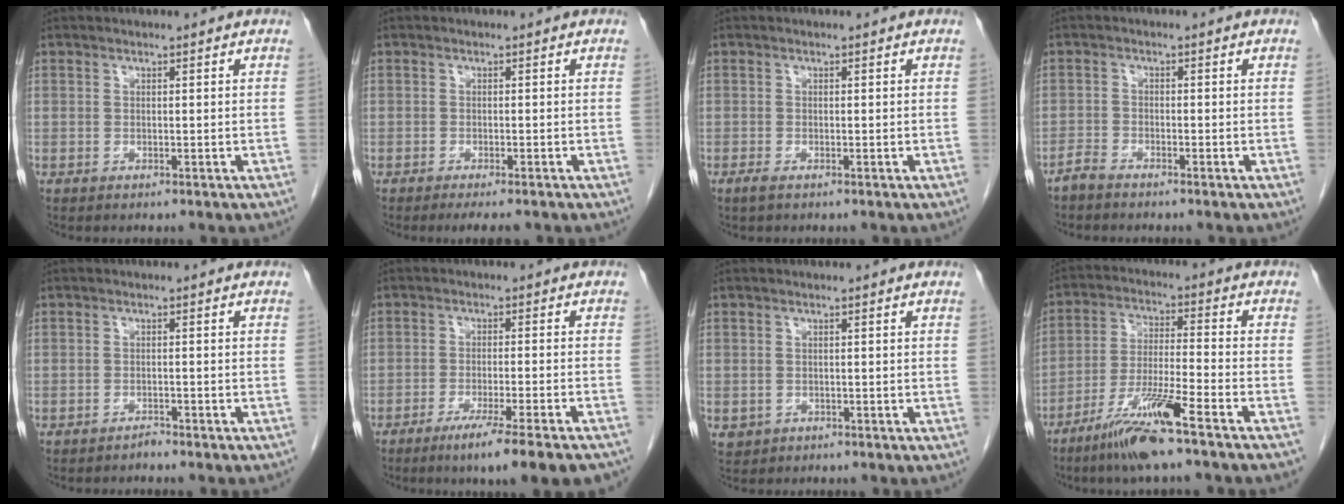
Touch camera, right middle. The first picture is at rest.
{"total": 4.2, "force": [-3.4, 0.7, 2.3], "torque": [-0.025, -0.009, -0.046]}
{"total": 1.0, "force": [-0.7, 0.2, 0.6], "torque": [-0.020, -0.003, -0.013]}
{"total": 2.0, "force": [-1.9, 0.3, 0.5], "torque": [-0.012, -0.002, -0.038]}
{"total": 1.1, "force": [-1.1, 0.0, 0.2], "torque": [-0.005, -0.001, -0.016]}
{"total": 13.0, "force": [-10.2, -0.1, 8.0], "torque": [-0.083, -0.026, -0.149]}
{"total": 1.6, "force": [-0.6, 1.5, 0.2], "torque": [-0.004, 0.005, -0.004]}
{"total": 11.4, "force": [-7.6, -0.4, 8.5], "torque": [-0.165, -0.028, -0.143]}